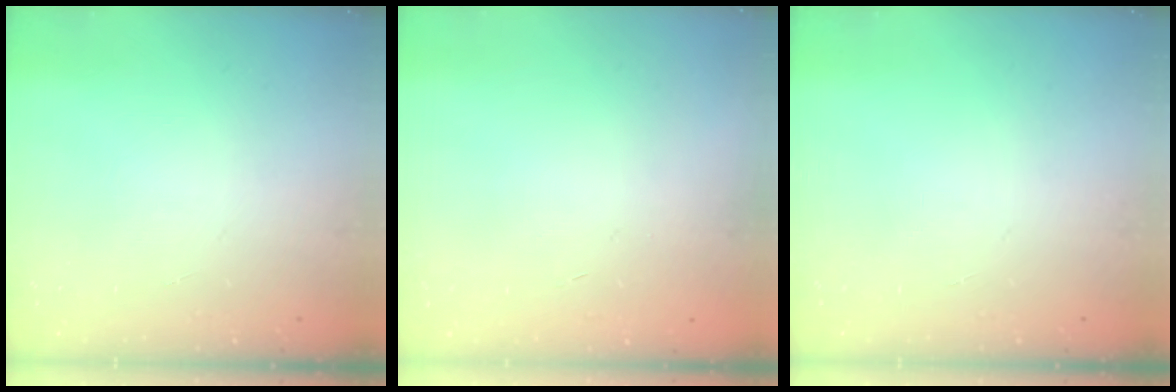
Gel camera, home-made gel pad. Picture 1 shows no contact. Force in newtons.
{"total": 0.6, "press": 0.5, "slide": 0.2}
{"total": 0.0}